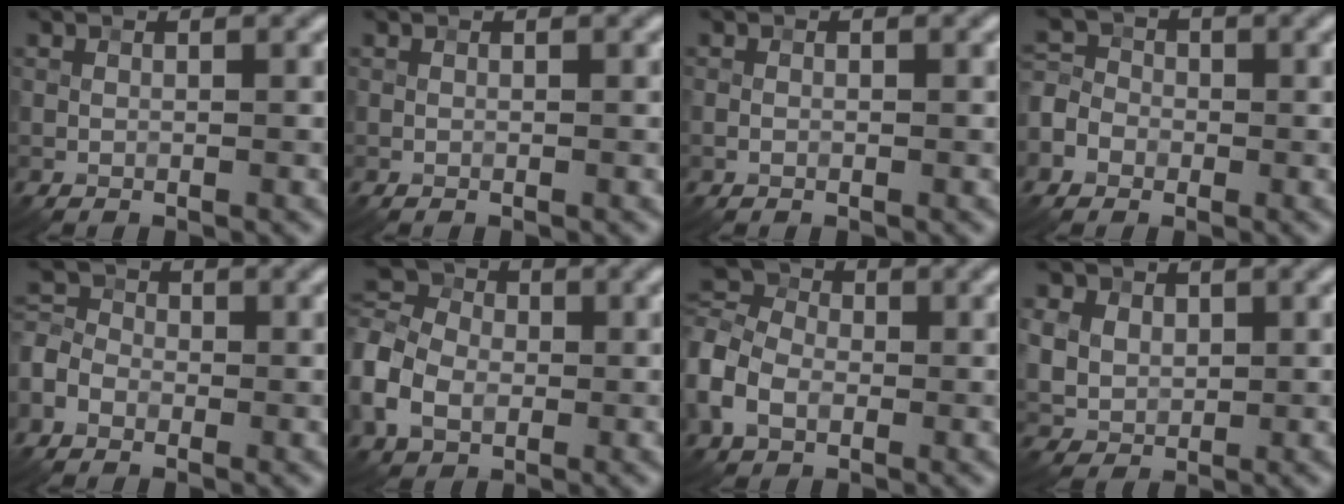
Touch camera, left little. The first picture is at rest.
{"total": 0.0}
{"total": 0.6, "force": [-0.2, 0.4, 0.4], "torque": [-0.008, 0.002, -0.004]}
{"total": 4.6, "force": [-1.7, 3.8, 1.8], "torque": [-0.024, 0.005, -0.045]}
{"total": 3.5, "force": [-1.3, 2.8, 1.7], "torque": [-0.032, 0.006, -0.030]}
{"total": 7.5, "force": [-1.6, 5.7, 4.6], "torque": [-0.119, 0.006, -0.050]}
{"total": 6.3, "force": [-1.6, 4.7, 3.8], "torque": [-0.092, 0.007, -0.051]}
{"total": 7.2, "force": [2.9, 5.7, 3.3], "torque": [-0.084, 0.024, 0.041]}